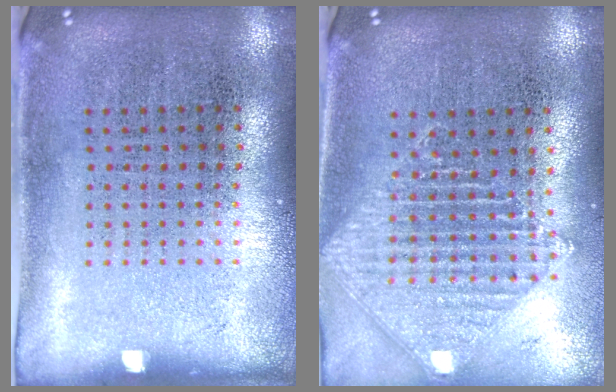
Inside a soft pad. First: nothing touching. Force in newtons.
{"total": 1.3, "press": 1.2, "slide": 0.5}